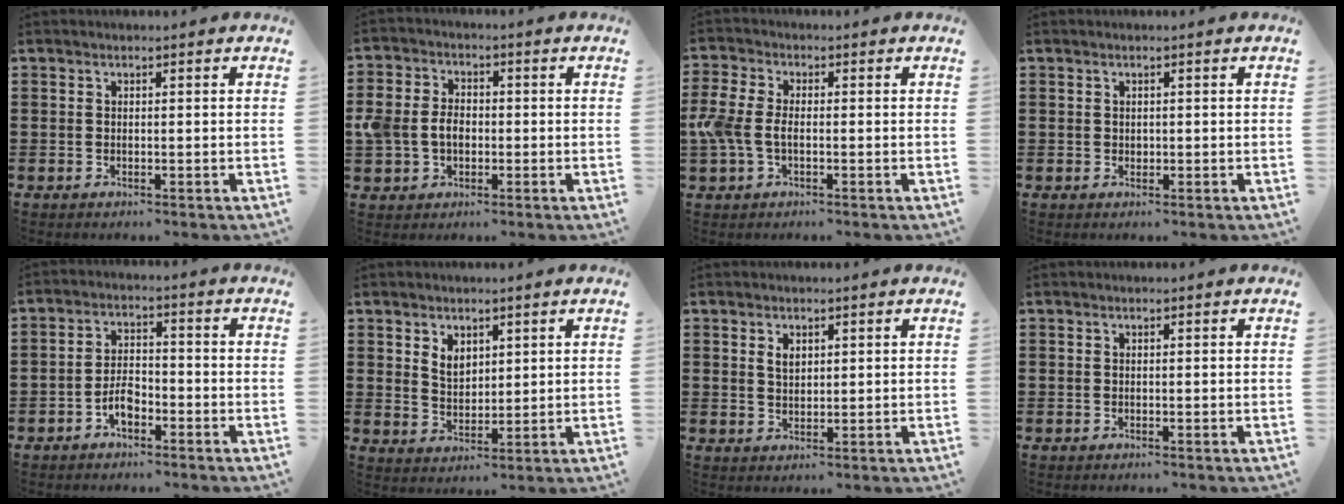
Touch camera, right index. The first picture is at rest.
{"total": 5.1, "force": [-0.6, 4.0, 3.2], "torque": [-0.088, 0.004, -0.020]}
{"total": 4.8, "force": [-1.1, 2.6, 3.8], "torque": [-0.104, -0.008, -0.029]}
{"total": 0.6, "force": [0.2, 0.5, 0.1], "torque": [-0.003, 0.003, 0.004]}
{"total": 4.1, "force": [-2.3, 2.0, 2.7], "torque": [-0.060, 0.002, -0.047]}
{"total": 3.5, "force": [2.0, 2.5, 1.4], "torque": [-0.037, 0.010, 0.038]}
{"total": 2.0, "force": [1.0, 1.2, 1.2], "torque": [-0.027, 0.005, 0.018]}
{"total": 0.0}